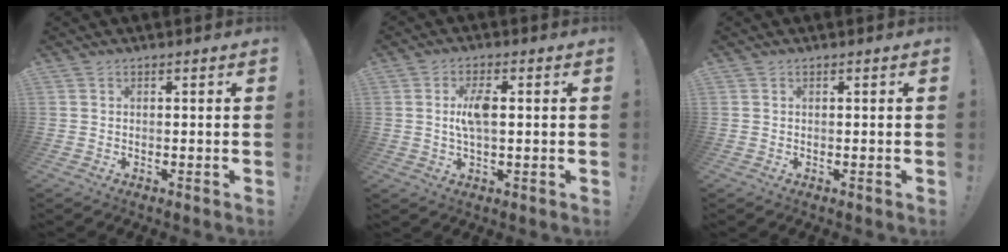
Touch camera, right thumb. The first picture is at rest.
{"total": 6.3, "force": [0.6, 2.5, 5.8], "torque": [-0.102, 0.002, 0.006]}
{"total": 0.0}